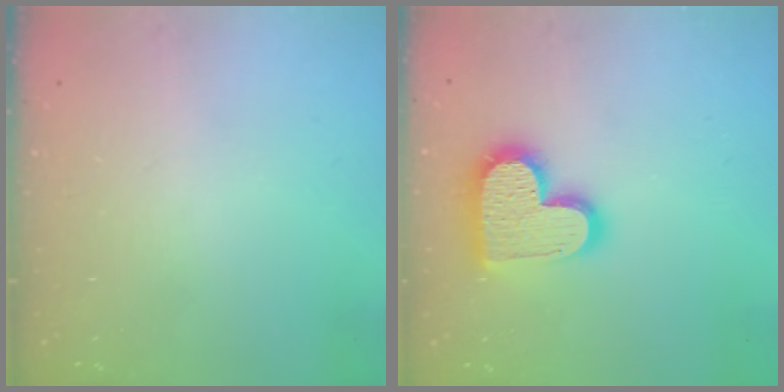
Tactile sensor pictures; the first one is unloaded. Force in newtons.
{"total": 16.0, "press": 16.0, "slide": 1.1}